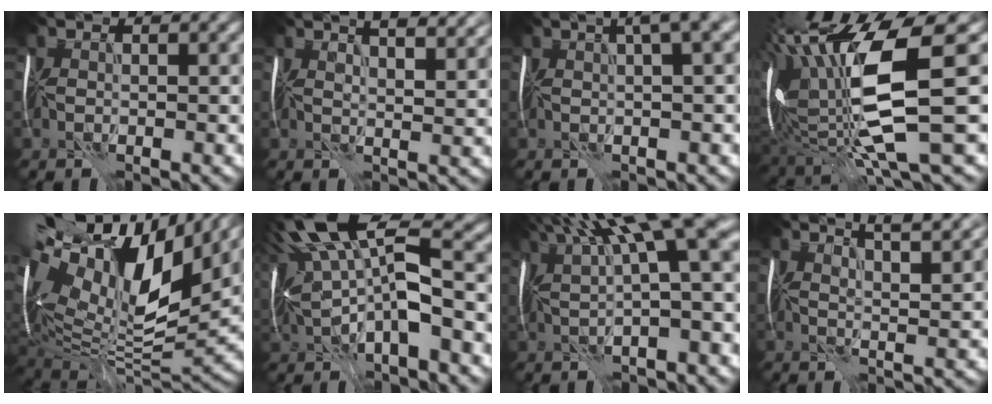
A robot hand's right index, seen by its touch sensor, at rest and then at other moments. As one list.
[{"total": 9.7, "force": [6.5, 3.8, 6.0], "torque": [-0.047, 0.060, 0.063]}, {"total": 4.9, "force": [2.2, 1.2, 4.2], "torque": [-0.037, 0.027, 0.028]}, {"total": 13.7, "force": [2.2, 3.7, 13.0], "torque": [-0.275, -0.013, 0.078]}, {"total": 15.9, "force": [7.2, 6.2, 12.7], "torque": [-0.269, 0.039, 0.141]}, {"total": 12.9, "force": [1.9, 4.7, 11.8], "torque": [-0.244, 0.019, 0.051]}, {"total": 12.2, "force": [5.1, 2.7, 10.7], "torque": [-0.189, 0.034, 0.098]}, {"total": 8.1, "force": [6.1, 2.5, 4.8], "torque": [-0.038, 0.050, 0.062]}]